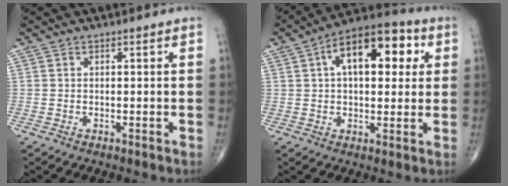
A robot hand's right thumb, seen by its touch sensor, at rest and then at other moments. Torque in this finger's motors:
{"motor_torque": [0.89, 3.73, 1.54, 0.36, 0.11]}